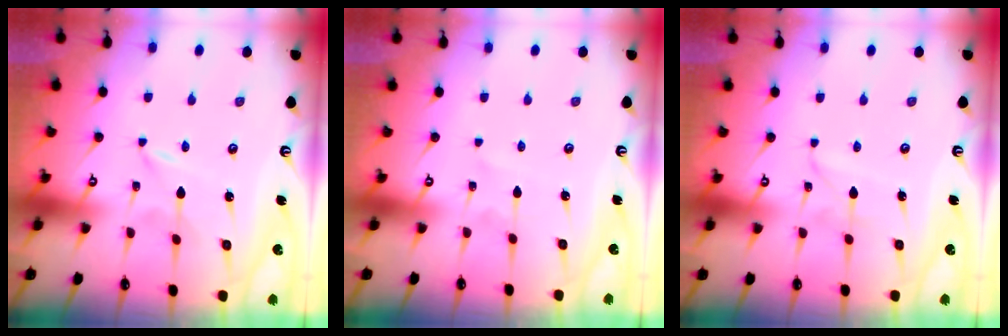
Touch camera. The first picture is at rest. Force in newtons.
{"total": 1.5, "press": 1.4, "slide": 0.1}
{"total": 1.8, "press": 1.7, "slide": 0.2}